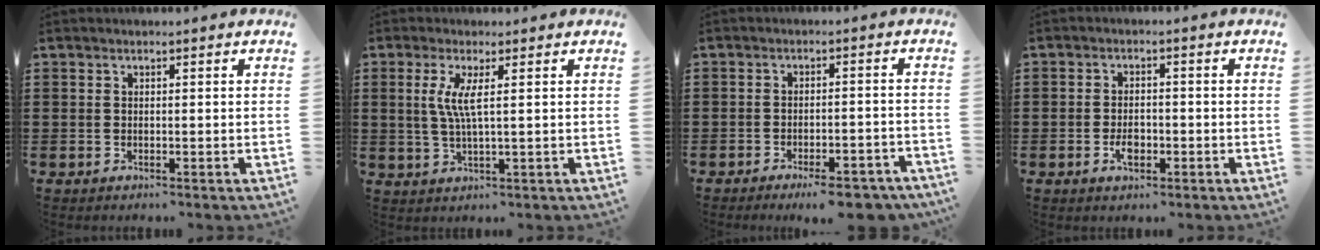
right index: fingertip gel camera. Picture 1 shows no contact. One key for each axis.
{"total": 4.5, "fx": 0.9, "fy": 0.1, "fz": 4.4, "tx": -0.096, "ty": -0.011, "tz": 0.013}
{"total": 4.9, "fx": -4.1, "fy": 0.5, "fz": 2.7, "tx": -0.040, "ty": -0.004, "tz": -0.072}
{"total": 3.2, "fx": -1.1, "fy": 1.6, "fz": 2.5, "tx": -0.053, "ty": 0.001, "tz": -0.022}